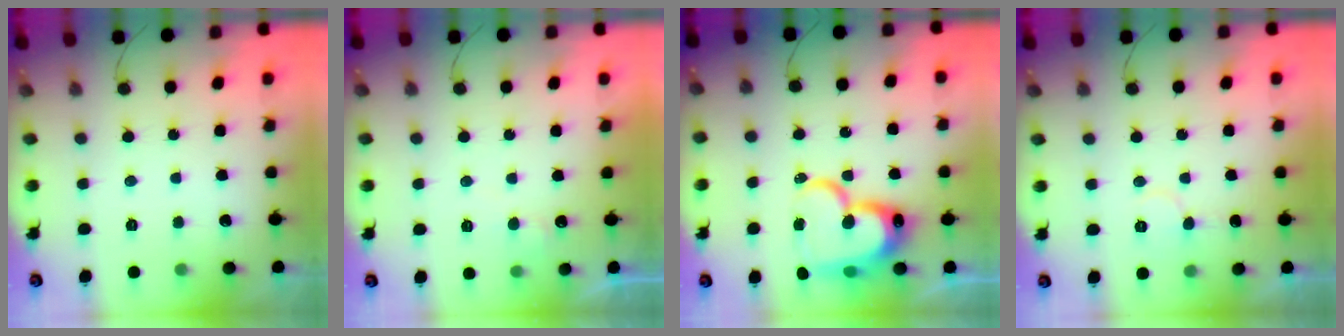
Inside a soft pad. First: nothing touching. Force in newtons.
{"total": 5.1, "press": 5.1, "slide": 0.3}
{"total": 21.8, "press": 21.7, "slide": 2.2}
{"total": 6.2, "press": 6.2, "slide": 0.6}